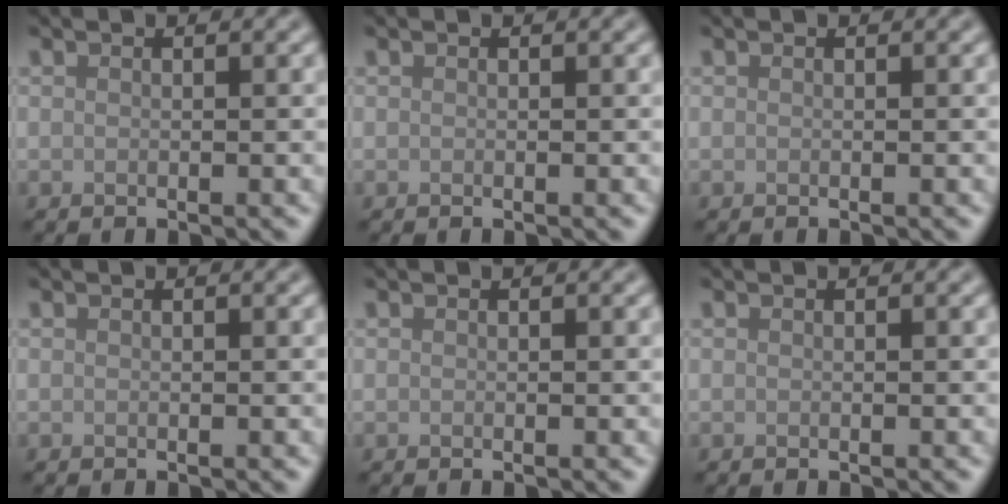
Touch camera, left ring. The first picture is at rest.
{"total": 0.0}
{"total": 0.0}
{"total": 0.0}
{"total": 0.0}
{"total": 0.0}